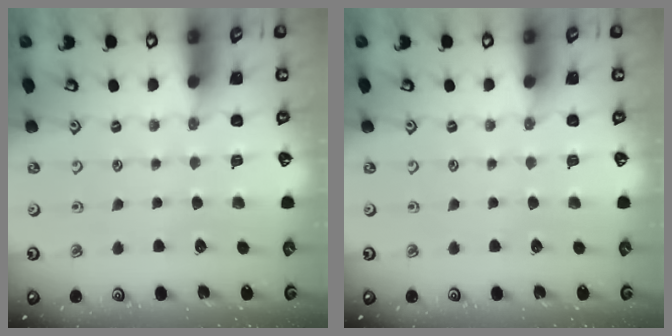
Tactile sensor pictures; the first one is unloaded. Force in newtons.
{"total": 0.0}